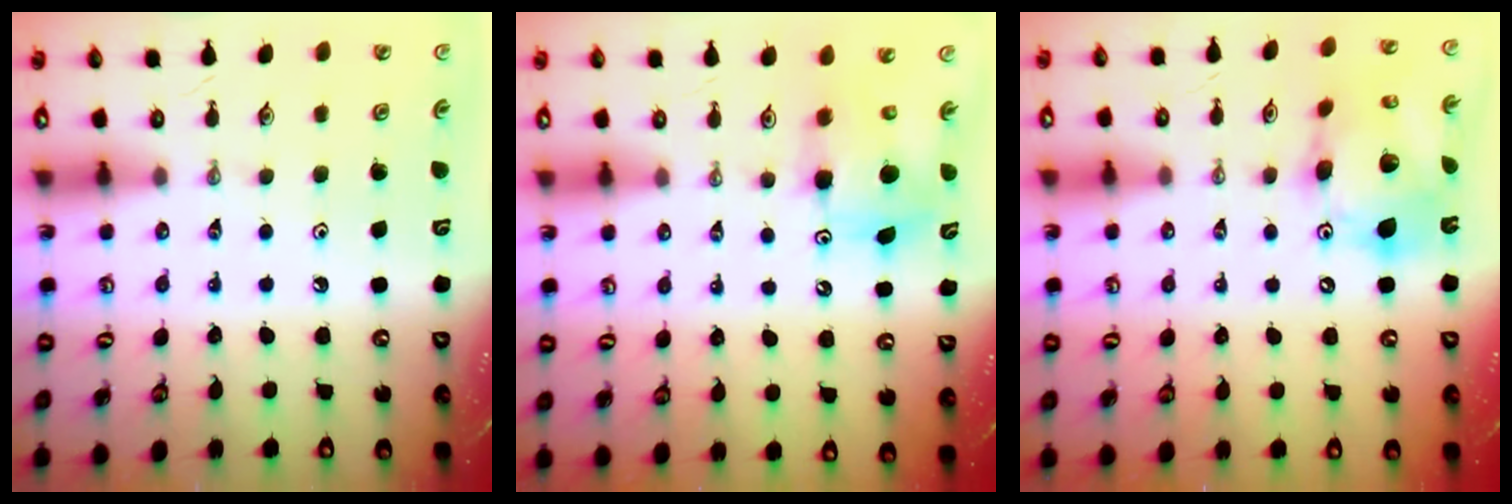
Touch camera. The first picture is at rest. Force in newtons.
{"total": 7.7, "press": 7.7, "slide": 0.3}
{"total": 16.0, "press": 15.9, "slide": 2.0}